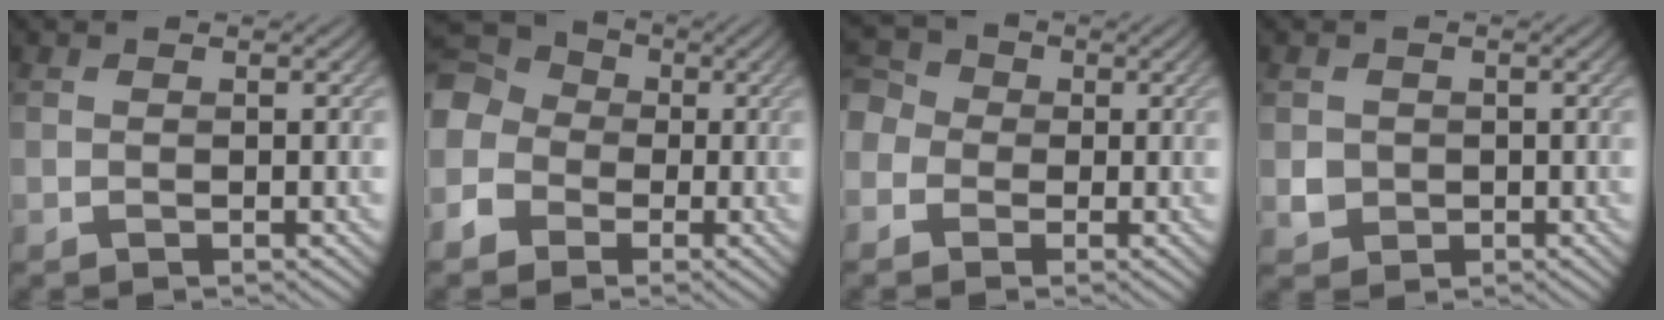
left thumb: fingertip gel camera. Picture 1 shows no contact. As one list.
[{"total": 10.1, "force": [-2.8, 9.1, 3.3], "torque": [-0.122, -0.014, -0.074]}, {"total": 4.8, "force": [-1.0, 4.4, 1.7], "torque": [-0.074, 0.007, -0.035]}, {"total": 2.2, "force": [-0.1, 2.1, 0.6], "torque": [-0.017, -0.002, -0.002]}]